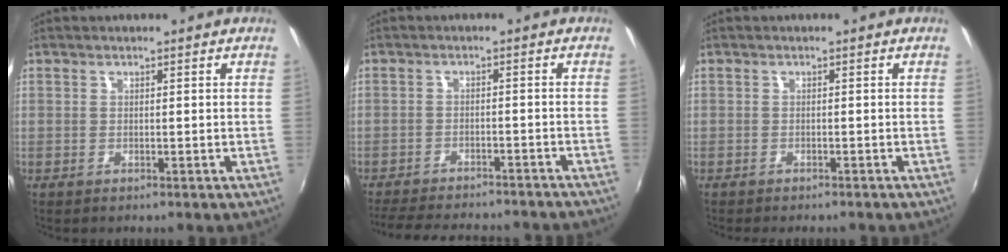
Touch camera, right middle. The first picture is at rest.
{"total": 18.1, "force": [-15.9, 4.4, 7.5], "torque": [-0.156, -0.018, -0.214]}
{"total": 2.2, "force": [-2.0, 0.6, 0.8], "torque": [-0.023, -0.009, -0.031]}